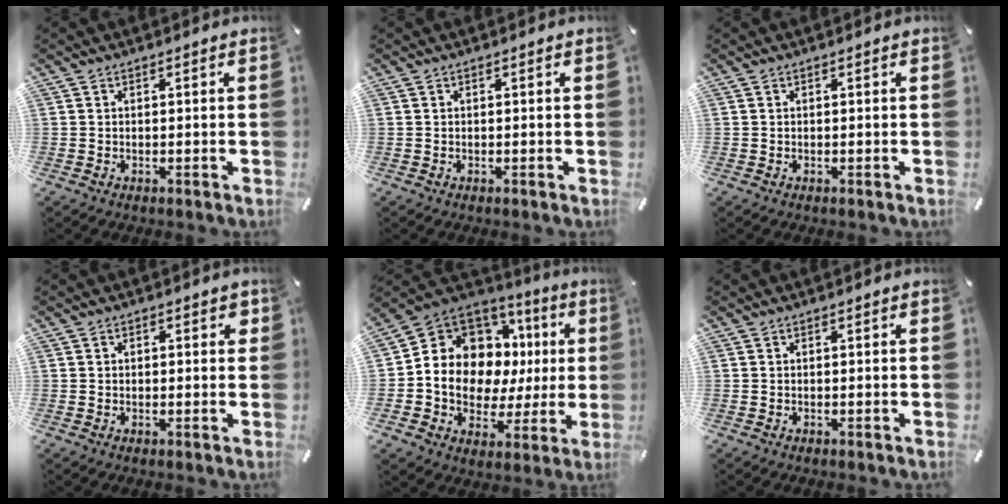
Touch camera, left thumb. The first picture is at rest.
{"total": 0.0}
{"total": 0.0}
{"total": 1.6, "force": [0.3, 1.1, 1.1], "torque": [-0.006, 0.001, -0.001]}
{"total": 12.0, "force": [2.1, 10.4, 5.6], "torque": [-0.099, -0.042, 0.047]}
{"total": 0.0}